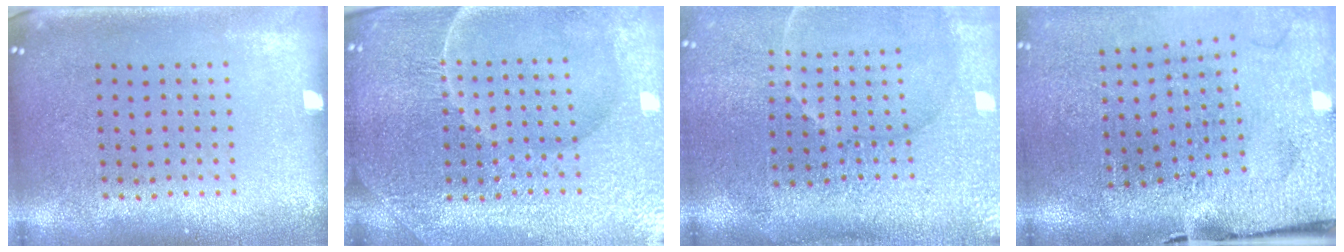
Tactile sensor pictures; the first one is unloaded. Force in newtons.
{"total": 5.0, "press": 4.8, "slide": 1.7}
{"total": 4.5, "press": 3.8, "slide": 2.5}
{"total": 4.0, "press": 3.2, "slide": 2.4}